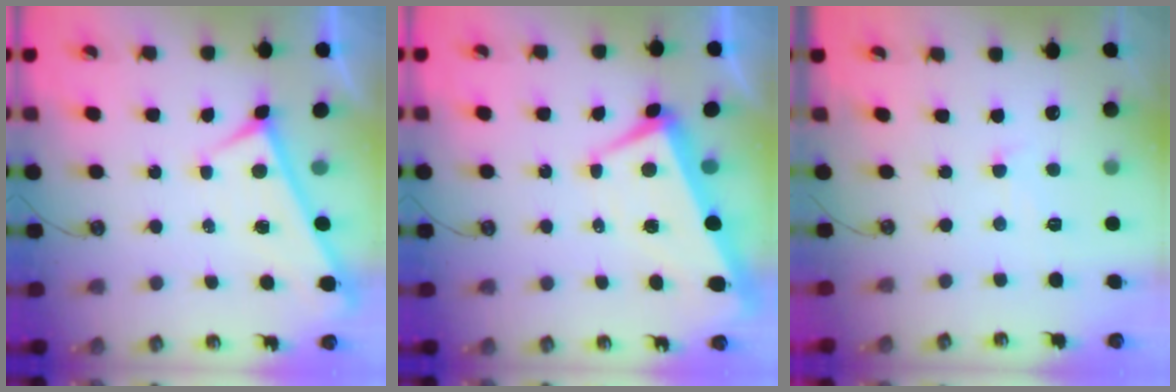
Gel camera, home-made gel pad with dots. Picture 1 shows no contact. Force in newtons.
{"total": 1.9, "press": 1.5, "slide": 1.1}
{"total": 1.7, "press": 1.6, "slide": 0.7}